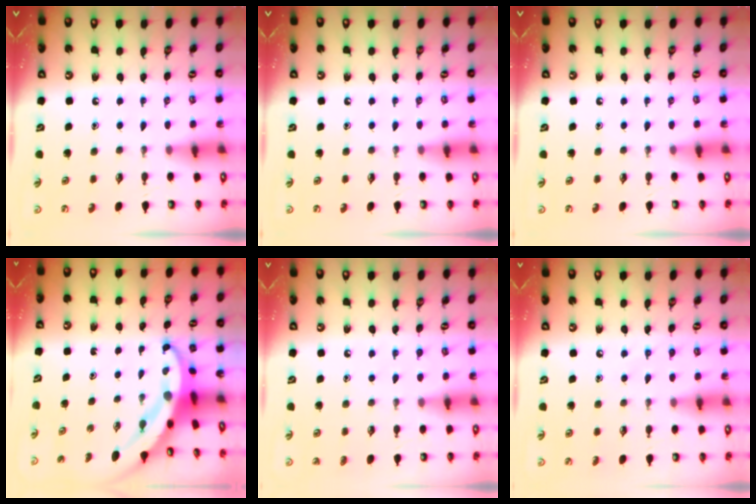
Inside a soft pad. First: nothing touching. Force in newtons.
{"total": 0.0}
{"total": 0.0}
{"total": 4.5, "press": 4.5, "slide": 0.5}
{"total": 3.5, "press": 3.5, "slide": 0.4}
{"total": 5.8, "press": 5.8, "slide": 0.8}